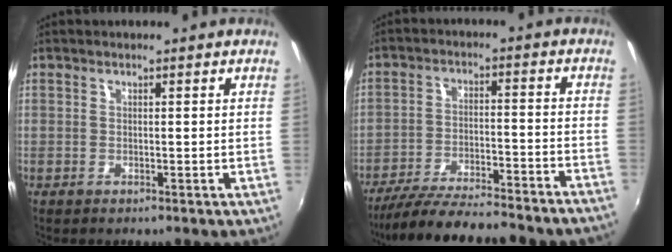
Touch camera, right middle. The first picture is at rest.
{"total": 23.5, "force": [-20.9, 2.5, 10.4], "torque": [-0.193, -0.051, -0.297]}